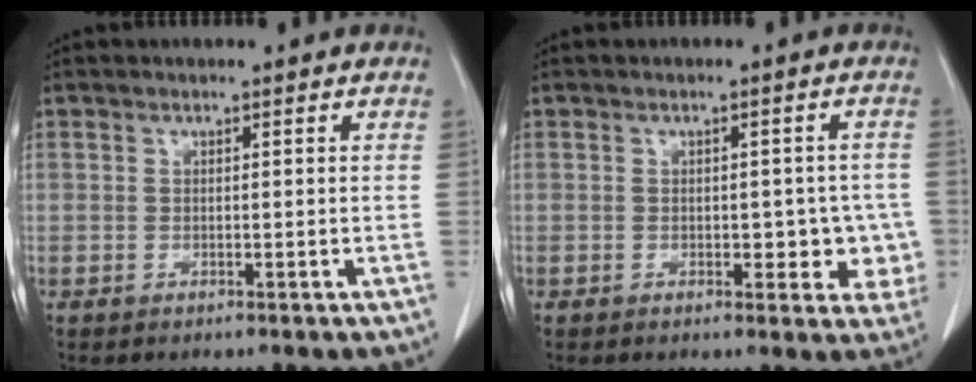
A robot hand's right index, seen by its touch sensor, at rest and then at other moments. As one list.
[{"total": 5.2, "force": [-1.2, 2.8, 4.3], "torque": [-0.033, 0.012, -0.012]}]